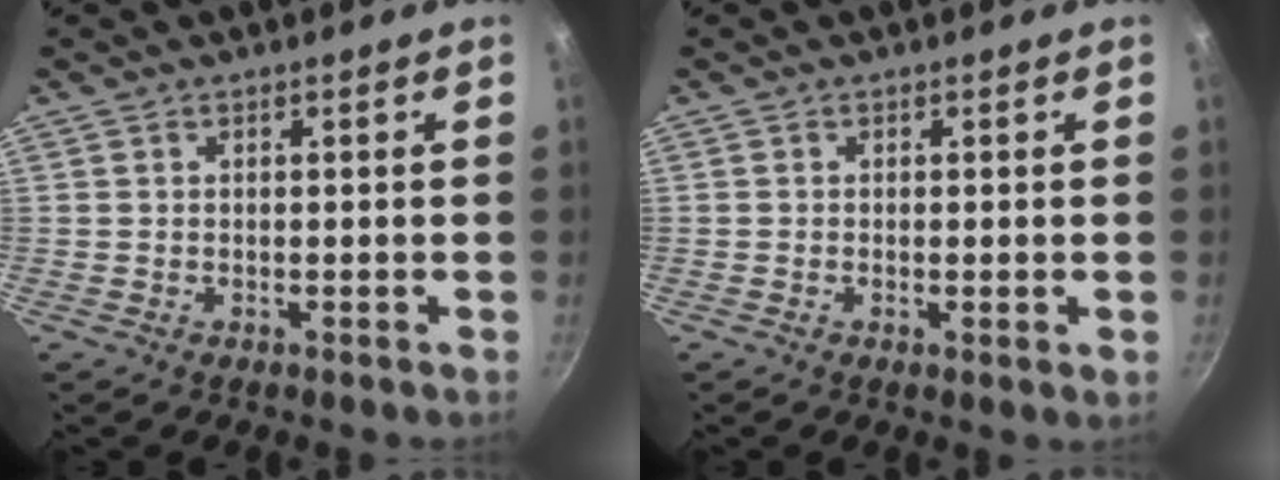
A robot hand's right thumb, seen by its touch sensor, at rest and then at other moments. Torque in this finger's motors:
{"motor_torque": [-0.07, 0.10, -0.24, -0.08, -0.02]}